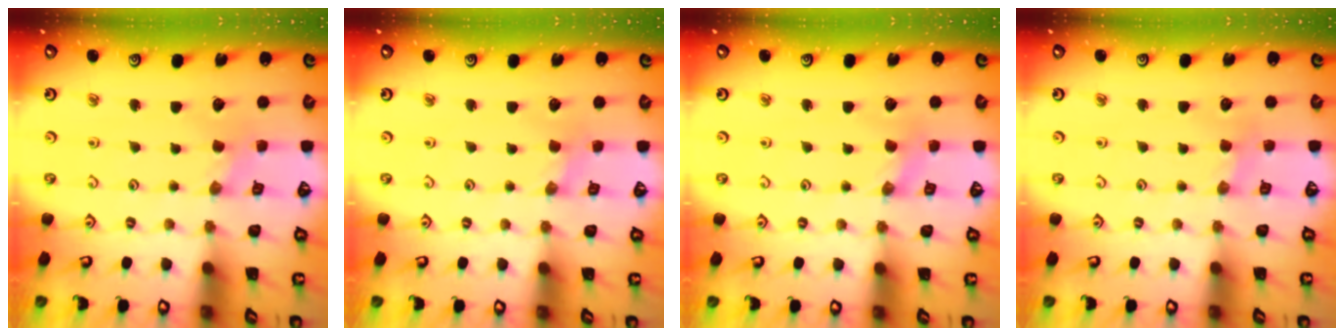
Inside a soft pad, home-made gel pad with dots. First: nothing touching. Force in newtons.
{"total": 0.7, "press": 0.7, "slide": 0.1}
{"total": 1.8, "press": 1.8, "slide": 0.3}
{"total": 1.9, "press": 1.8, "slide": 0.4}